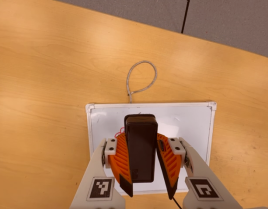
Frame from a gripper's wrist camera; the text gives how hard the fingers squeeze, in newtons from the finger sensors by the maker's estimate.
{"total": 10.5, "left": 9.5, "right": 11.4}